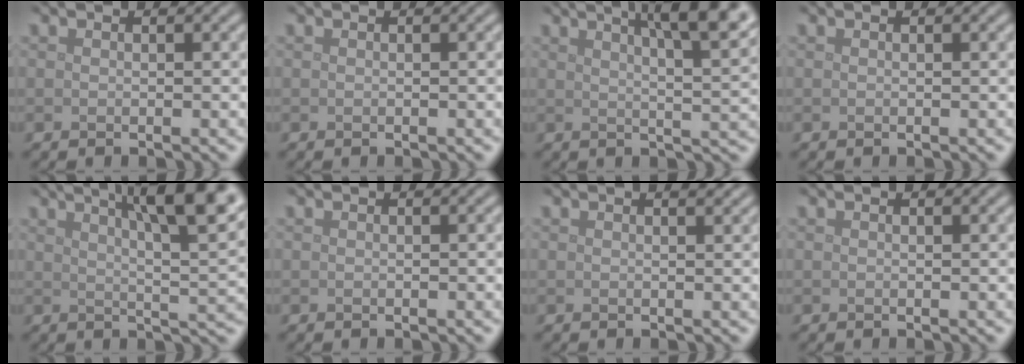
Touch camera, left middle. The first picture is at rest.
{"total": 0.0}
{"total": 10.2, "force": [5.5, 3.4, 8.0], "torque": [-0.069, 0.043, 0.048]}
{"total": 0.0}
{"total": 11.6, "force": [5.9, 3.4, 9.4], "torque": [-0.092, 0.035, 0.065]}
{"total": 0.0}
{"total": 0.9, "force": [0.7, 0.2, 0.5], "torque": [-0.005, 0.002, 0.012]}
{"total": 0.0}